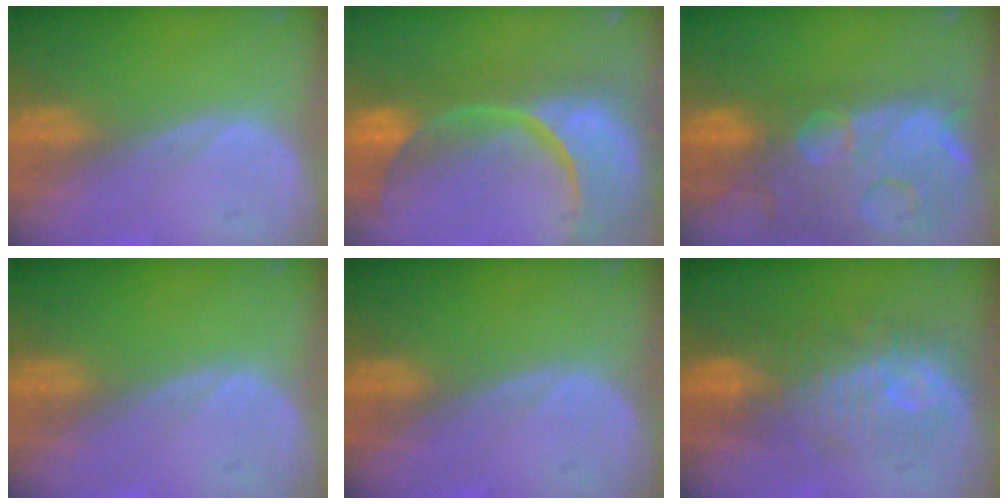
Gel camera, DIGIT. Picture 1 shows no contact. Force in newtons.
{"total": 14.5, "press": 11.5, "slide": 8.9}
{"total": 14.8, "press": 12.0, "slide": 8.7}
{"total": 0.0}
{"total": 0.0}
{"total": 9.1, "press": 8.9, "slide": 2.0}